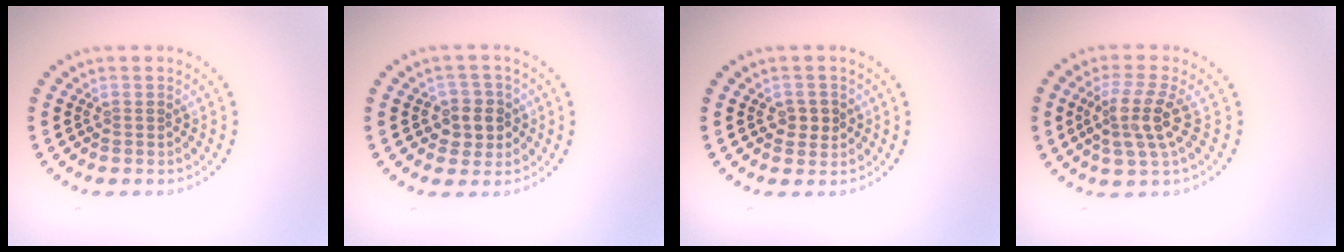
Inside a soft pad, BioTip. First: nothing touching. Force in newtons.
{"total": 2.7, "press": 2.5, "slide": 0.9}
{"total": 1.8, "press": 1.8, "slide": 0.3}
{"total": 3.6, "press": 2.9, "slide": 2.1}